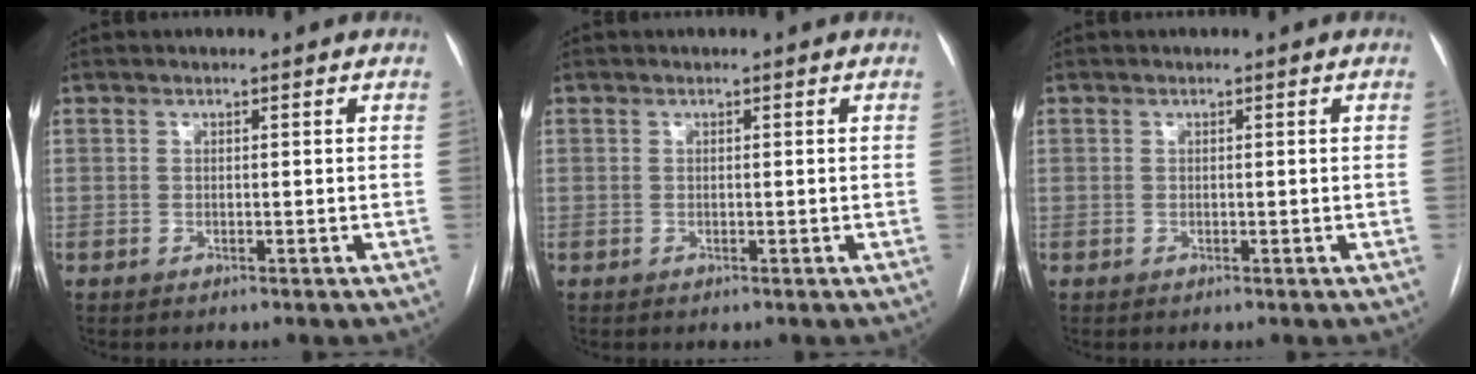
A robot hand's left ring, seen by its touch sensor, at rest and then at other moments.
{"total": 0.0}
{"total": 0.0}